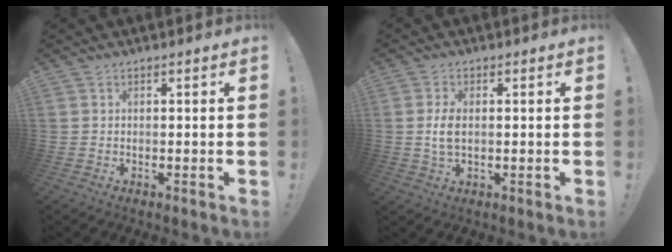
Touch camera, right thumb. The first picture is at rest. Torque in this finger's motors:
{"motor_torque": [-0.04, 0.20, 0.28, -0.25, 0.18]}